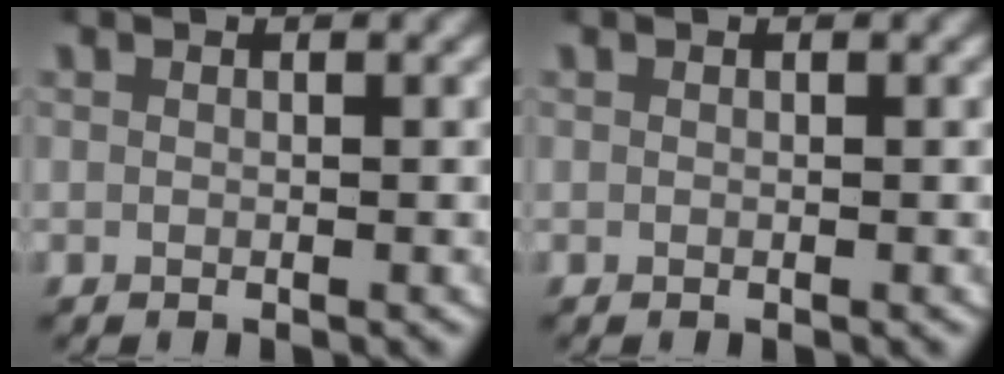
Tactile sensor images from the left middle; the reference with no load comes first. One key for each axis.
{"total": 0.0}